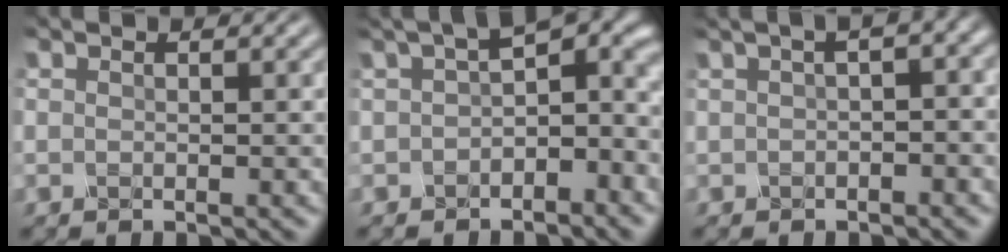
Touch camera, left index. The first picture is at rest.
{"total": 6.0, "force": [-0.5, 2.9, 5.3], "torque": [-0.060, 0.014, -0.021]}
{"total": 5.3, "force": [1.2, 2.2, 4.6], "torque": [-0.042, 0.022, 0.001]}